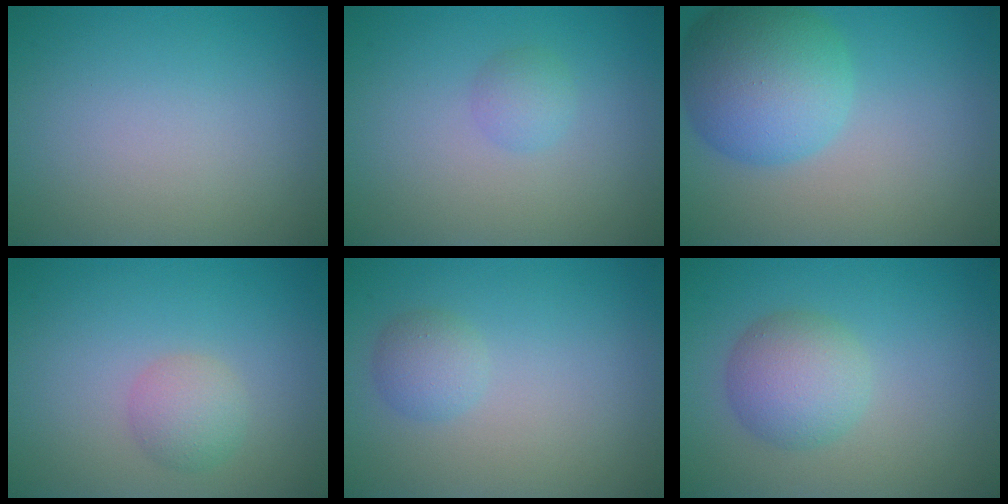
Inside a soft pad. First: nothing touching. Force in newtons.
{"total": 1.3, "press": 1.3, "slide": 0.1}
{"total": 7.9, "press": 7.9, "slide": 0.2}
{"total": 2.2, "press": 2.2, "slide": 0.0}
{"total": 1.7, "press": 1.7, "slide": 0.0}
{"total": 4.0, "press": 4.0, "slide": 0.1}